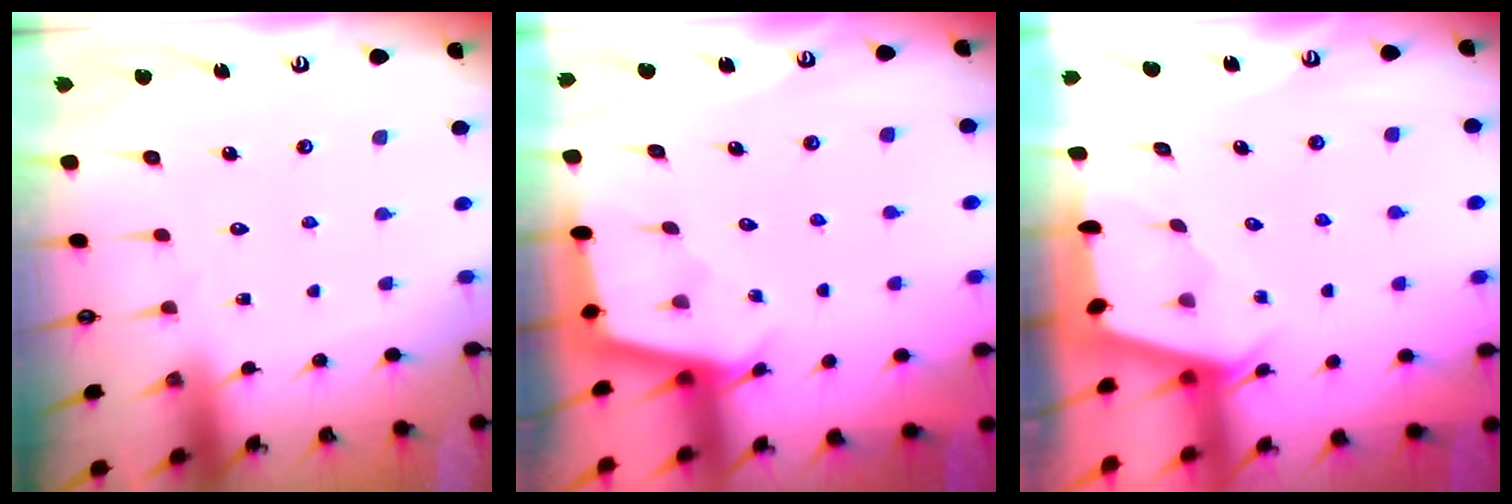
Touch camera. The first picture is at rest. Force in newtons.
{"total": 3.0, "press": 3.0, "slide": 0.3}
{"total": 2.0, "press": 2.0, "slide": 0.3}